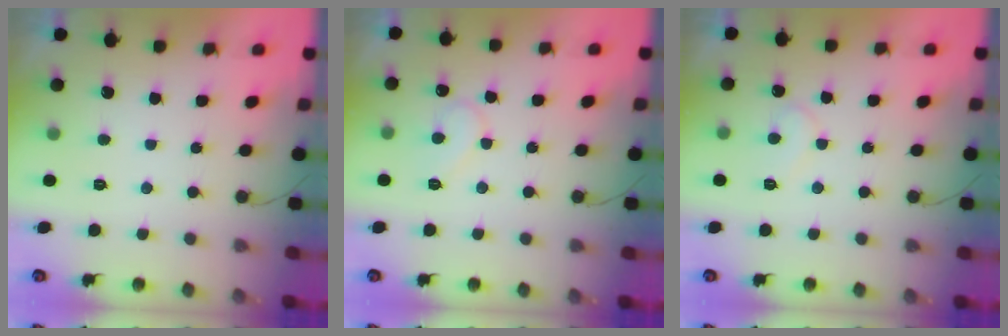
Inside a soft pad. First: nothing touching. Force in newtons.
{"total": 6.7, "press": 6.7, "slide": 0.7}
{"total": 6.8, "press": 6.7, "slide": 0.6}